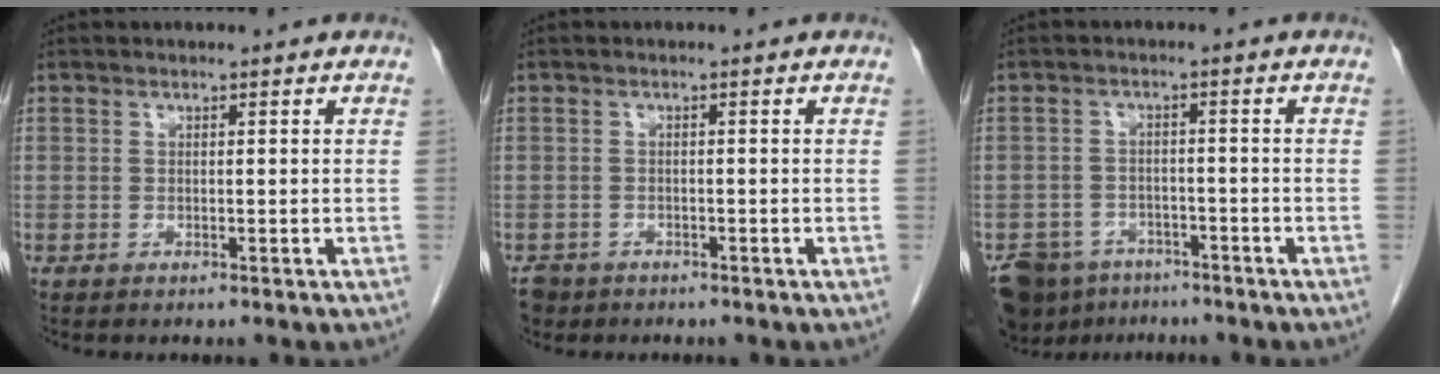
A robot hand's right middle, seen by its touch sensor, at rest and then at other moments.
{"total": 2.9, "force": [-2.2, 1.9, 0.2], "torque": [-0.011, 0.001, -0.039]}
{"total": 8.8, "force": [-6.7, 5.2, 2.4], "torque": [-0.048, -0.002, -0.103]}